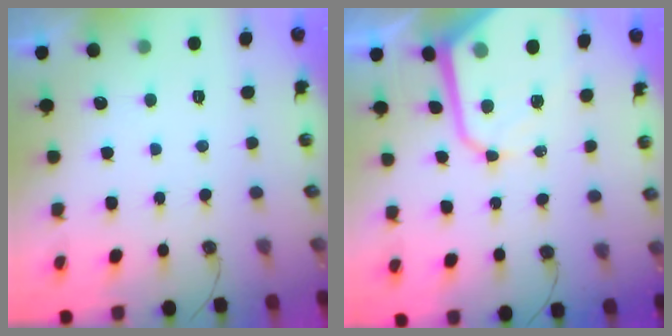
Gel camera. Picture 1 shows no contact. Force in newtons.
{"total": 13.8, "press": 13.7, "slide": 1.2}